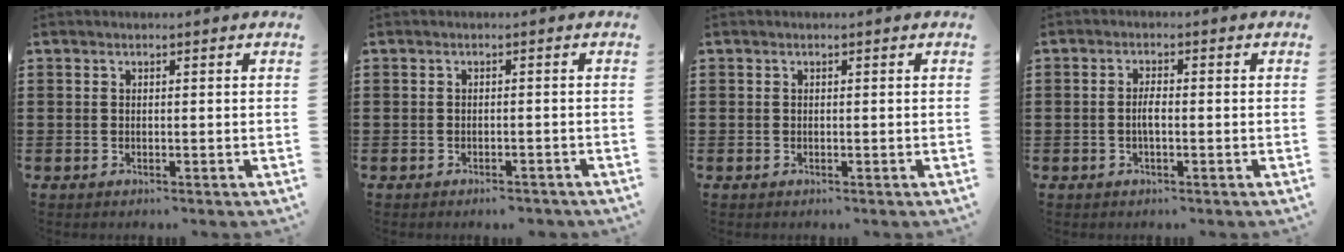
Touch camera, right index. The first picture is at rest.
{"total": 1.3, "force": [-1.3, 0.2, 0.3], "torque": [-0.010, 0.000, -0.025]}
{"total": 0.0}
{"total": 2.2, "force": [-0.4, 0.6, 2.1], "torque": [-0.039, 0.004, -0.009]}